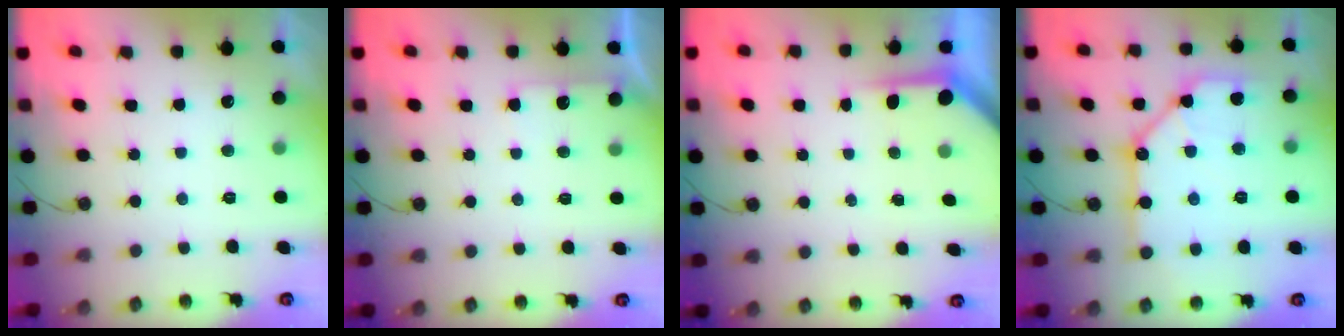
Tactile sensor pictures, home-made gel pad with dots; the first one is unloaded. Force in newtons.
{"total": 4.1, "press": 4.1, "slide": 0.5}
{"total": 3.9, "press": 3.9, "slide": 0.4}
{"total": 14.6, "press": 14.5, "slide": 1.1}